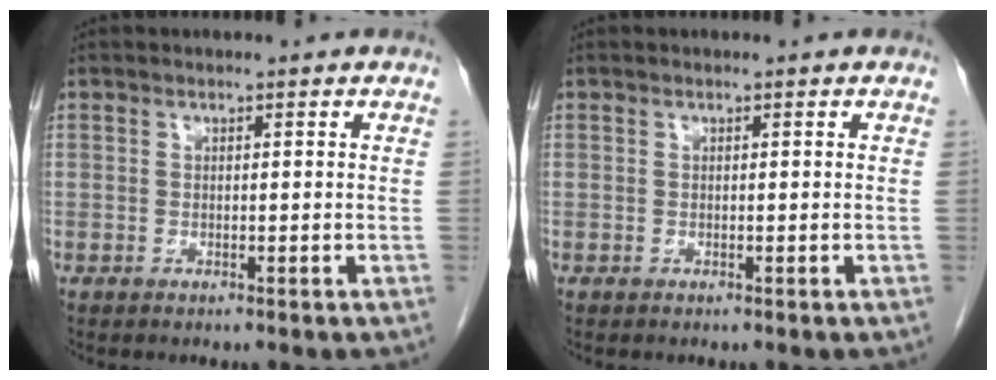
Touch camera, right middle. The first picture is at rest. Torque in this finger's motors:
{"motor_torque": [0.00, 0.00, 0.00, -0.01]}